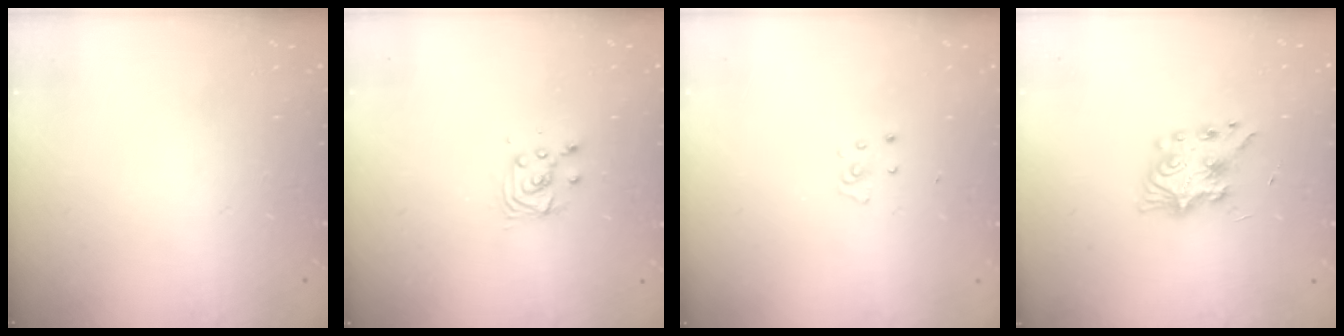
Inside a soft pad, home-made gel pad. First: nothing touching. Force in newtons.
{"total": 4.6, "press": 4.6, "slide": 0.5}
{"total": 2.6, "press": 2.6, "slide": 0.2}
{"total": 7.6, "press": 7.6, "slide": 0.6}